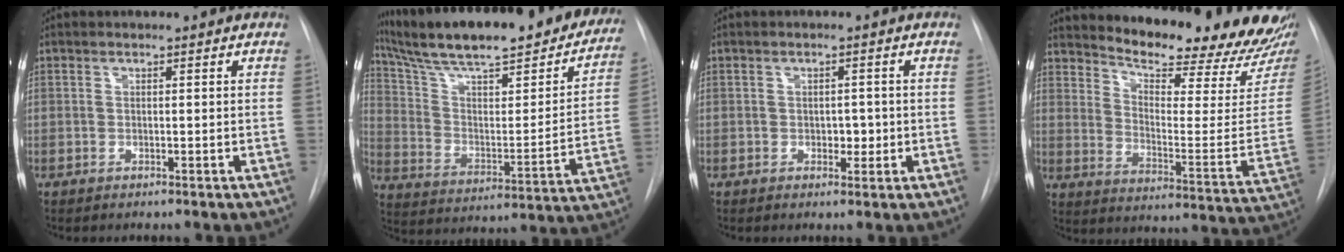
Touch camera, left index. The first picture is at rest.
{"total": 32.4, "force": [26.9, 6.2, 17.0], "torque": [-0.267, -0.040, 0.370]}
{"total": 2.1, "force": [-0.3, 1.5, 1.5], "torque": [-0.018, 0.001, -0.002]}
{"total": 23.0, "force": [21.0, 2.8, 9.0], "torque": [-0.142, -0.098, 0.269]}